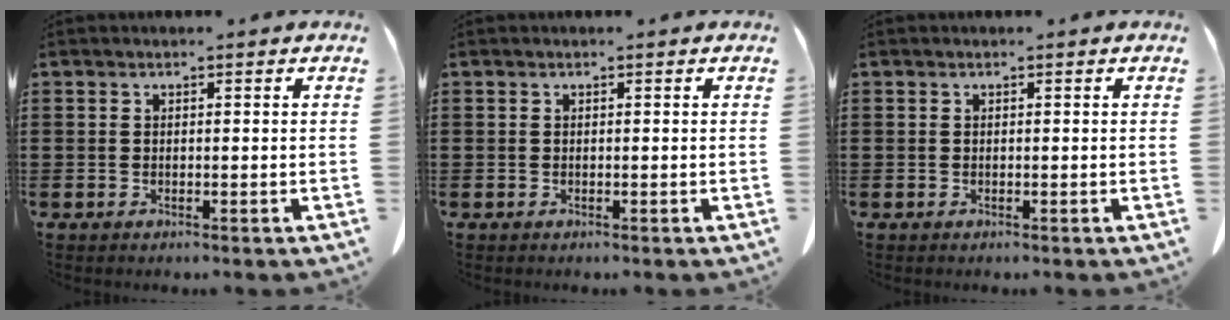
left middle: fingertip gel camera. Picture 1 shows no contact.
{"total": 0.0}
{"total": 0.0}